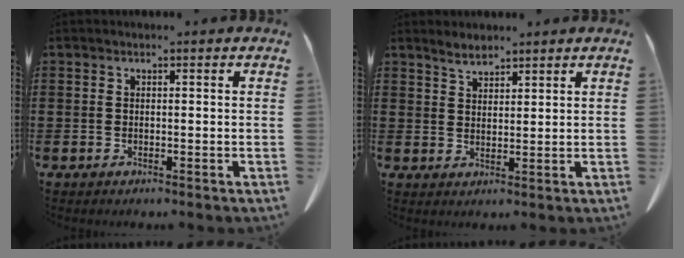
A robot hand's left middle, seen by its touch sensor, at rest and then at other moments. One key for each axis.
{"total": 2.8, "fx": 2.5, "fy": 0.8, "fz": 1.0, "tx": -0.025, "ty": 0.000, "tz": 0.048}